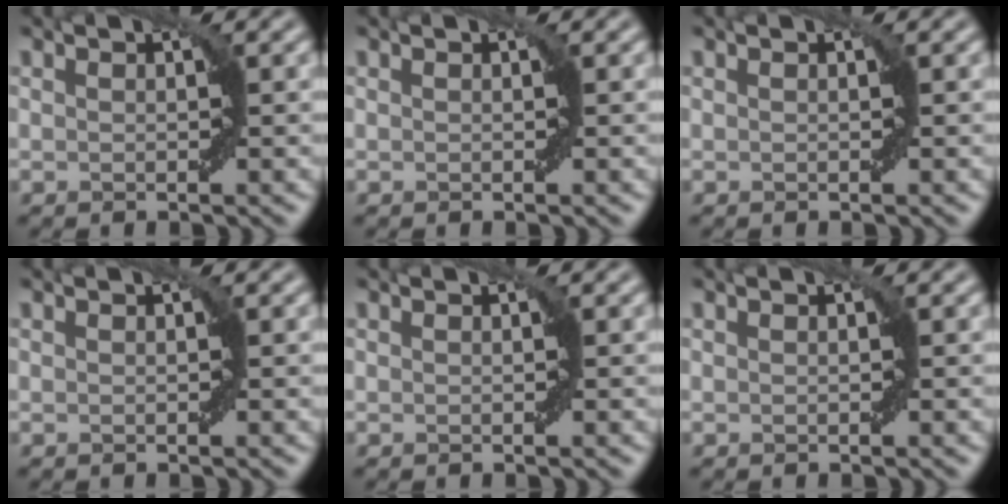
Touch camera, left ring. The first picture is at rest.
{"total": 0.0}
{"total": 0.0}
{"total": 0.0}
{"total": 0.0}
{"total": 0.0}